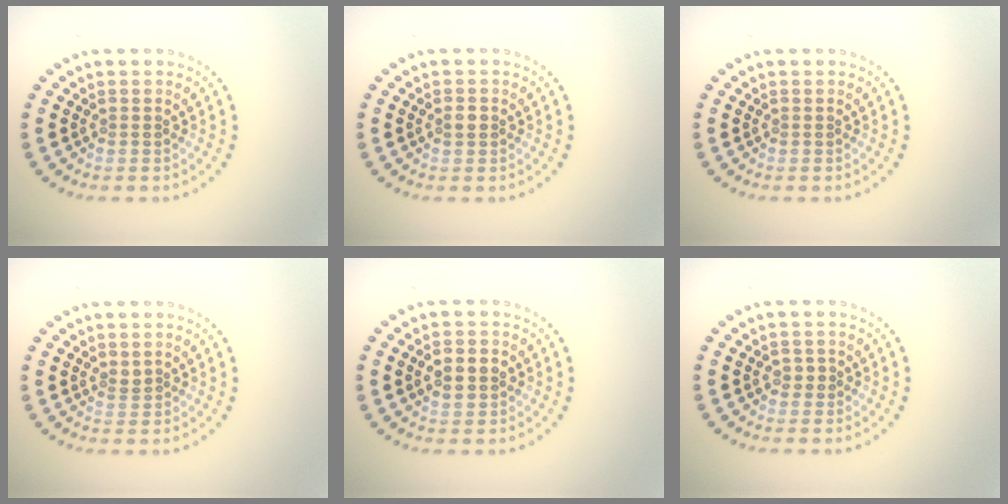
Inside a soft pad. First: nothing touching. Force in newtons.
{"total": 1.2, "press": 1.2, "slide": 0.2}
{"total": 0.0}
{"total": 0.9, "press": 0.6, "slide": 0.7}
{"total": 3.0, "press": 3.0, "slide": 0.1}
{"total": 1.0, "press": 0.9, "slide": 0.3}